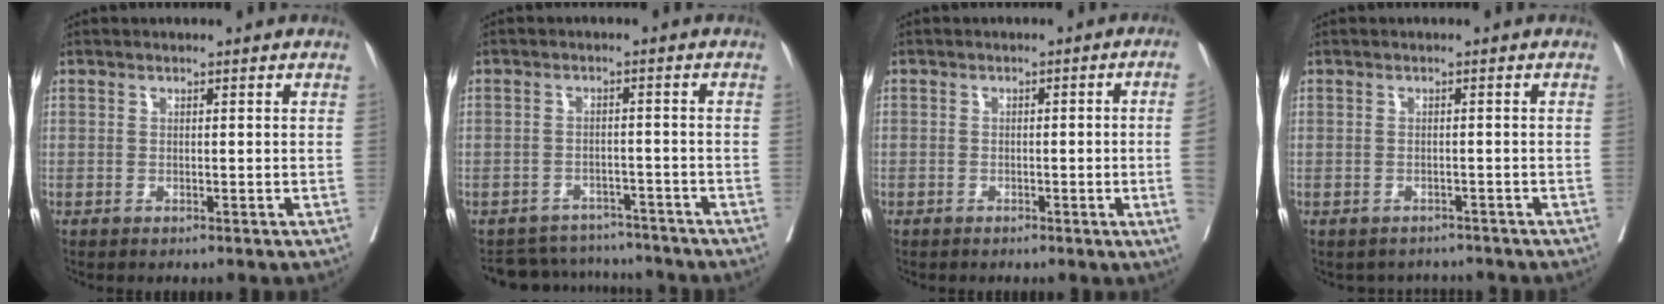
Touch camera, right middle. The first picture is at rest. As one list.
[{"total": 8.2, "force": [-7.8, 2.3, -0.3], "torque": [0.011, 0.016, -0.106]}, {"total": 4.5, "force": [-1.0, -0.9, 4.3], "torque": [-0.050, 0.001, -0.013]}, {"total": 3.3, "force": [-3.0, 1.3, -0.3], "torque": [0.007, 0.006, -0.040]}]